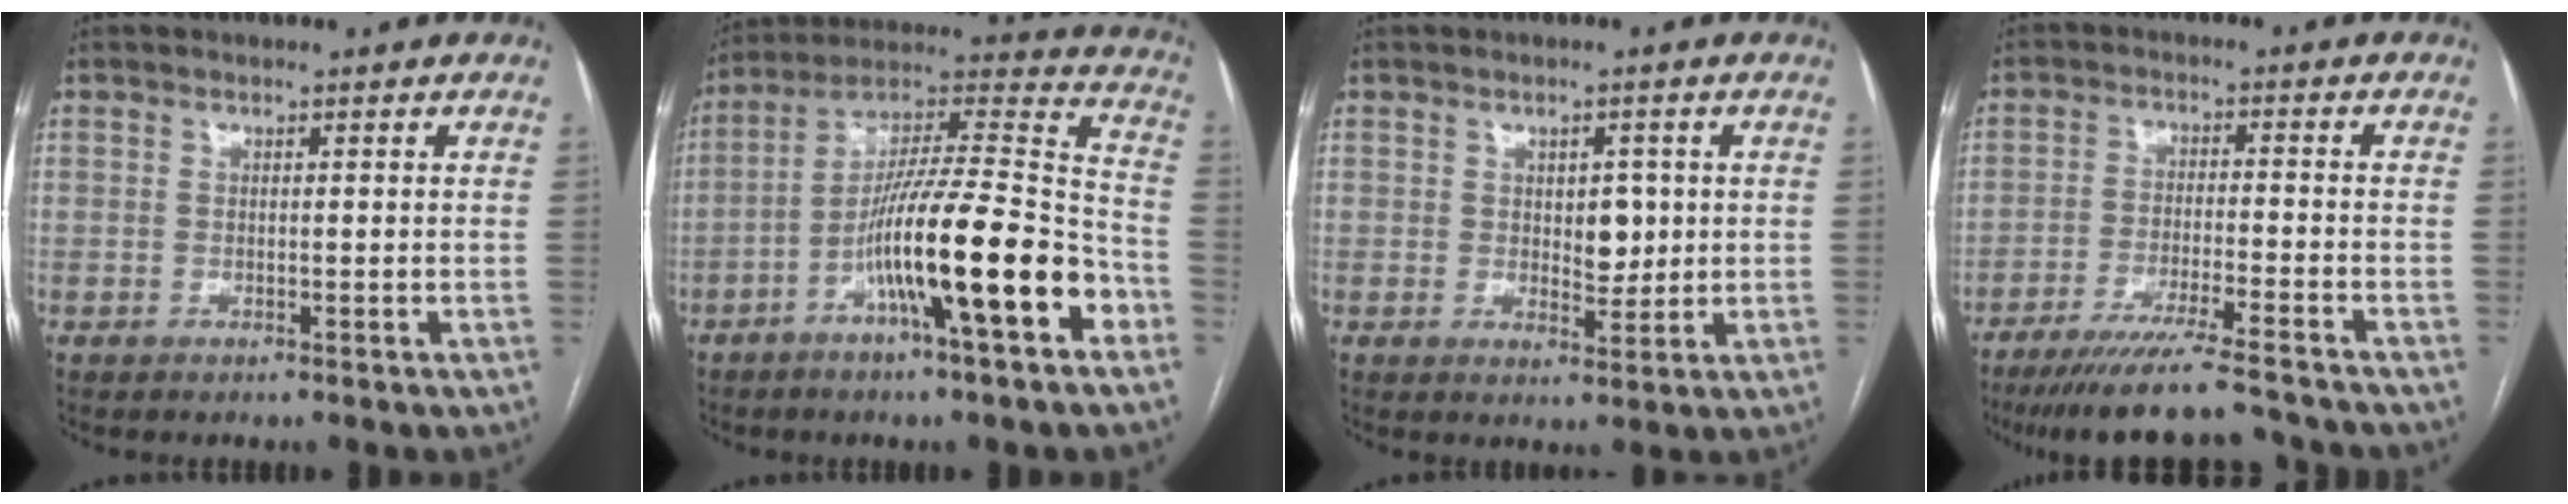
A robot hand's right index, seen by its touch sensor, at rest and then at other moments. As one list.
[{"total": 19.7, "force": [-8.1, 1.6, 17.9], "torque": [-0.296, 0.001, -0.137]}, {"total": 3.9, "force": [0.5, 2.3, 3.1], "torque": [-0.039, -0.001, 0.014]}, {"total": 13.3, "force": [-11.6, 0.2, 6.4], "torque": [-0.096, -0.027, -0.185]}]